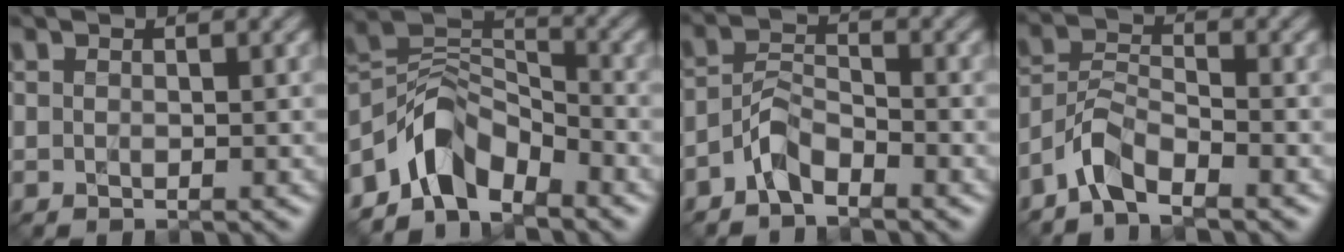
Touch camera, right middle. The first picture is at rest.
{"total": 6.0, "force": [-4.4, 3.1, 2.7], "torque": [-0.031, 0.004, -0.093]}
{"total": 2.7, "force": [-2.1, 1.0, 1.4], "torque": [-0.027, 0.012, -0.047]}
{"total": 3.6, "force": [-2.9, 1.1, 1.9], "torque": [-0.035, 0.008, -0.067]}